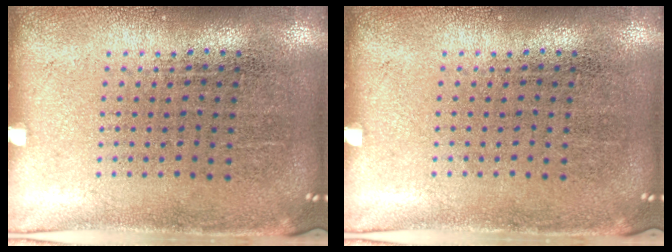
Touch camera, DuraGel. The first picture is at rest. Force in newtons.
{"total": 0.0}